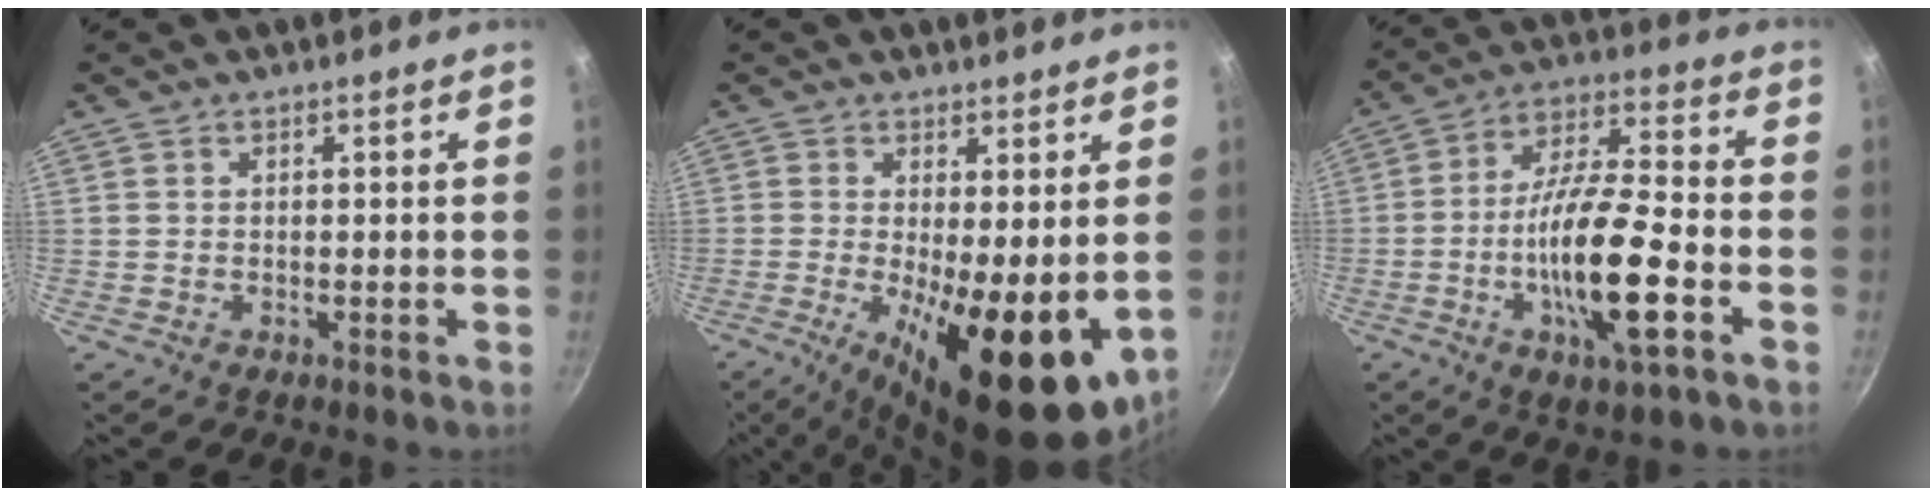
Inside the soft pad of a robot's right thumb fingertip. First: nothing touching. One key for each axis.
{"total": 17.2, "fx": -2.4, "fy": 6.3, "fz": 15.9, "tx": -0.220, "ty": -0.025, "tz": -0.026}
{"total": 17.2, "fx": -5.4, "fy": 4.8, "fz": 15.6, "tx": -0.275, "ty": 0.030, "tz": -0.105}